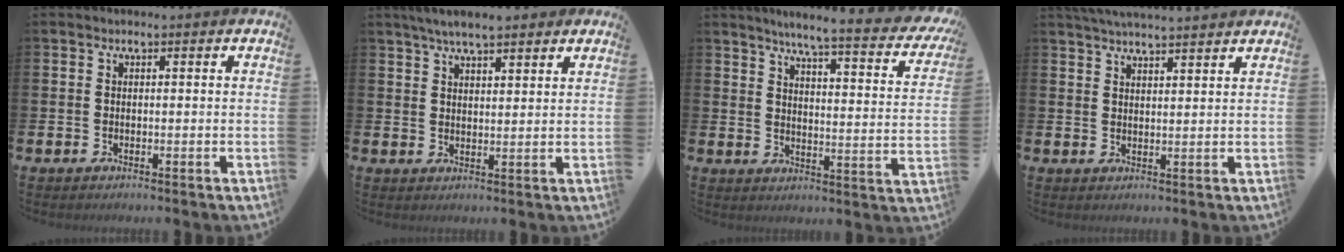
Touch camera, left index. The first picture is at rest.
{"total": 4.9, "force": [4.4, 0.8, 2.0], "torque": [-0.047, -0.008, 0.080]}
{"total": 5.4, "force": [4.6, 0.1, 2.7], "torque": [-0.060, -0.044, 0.066]}
{"total": 3.8, "force": [3.8, -0.3, 0.6], "torque": [-0.019, -0.013, 0.069]}